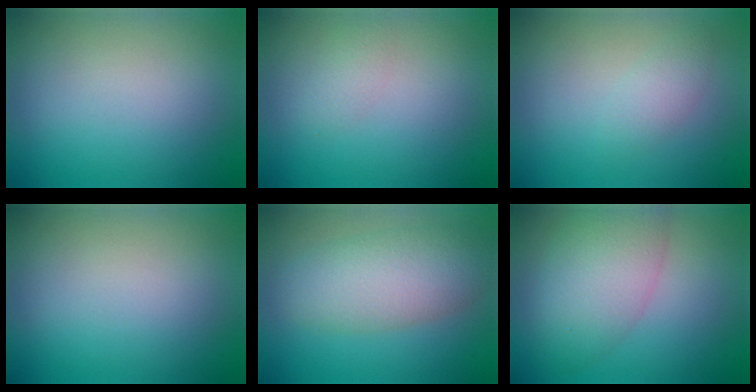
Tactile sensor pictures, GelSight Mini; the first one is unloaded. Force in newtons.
{"total": 1.1, "press": 1.1, "slide": 0.1}
{"total": 1.4, "press": 1.4, "slide": 0.1}
{"total": 0.0}
{"total": 5.7, "press": 5.7, "slide": 0.3}
{"total": 6.1, "press": 6.1, "slide": 0.2}